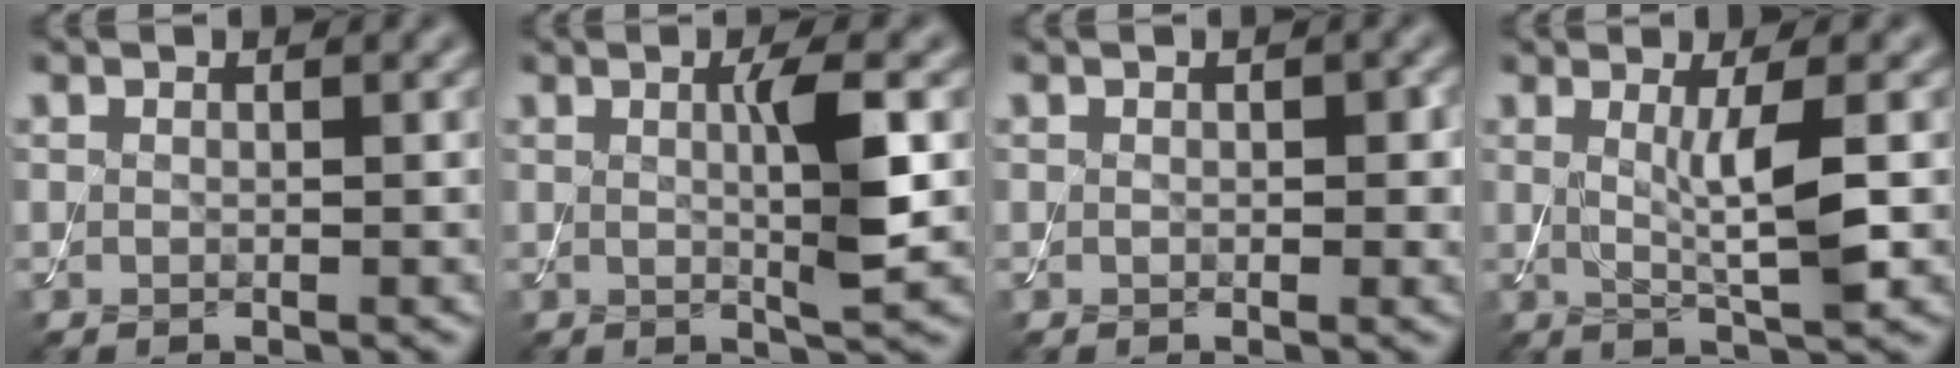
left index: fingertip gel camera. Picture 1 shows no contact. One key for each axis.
{"total": 4.2, "fx": 0.3, "fy": 0.5, "fz": 4.1, "tx": -0.069, "ty": -0.004, "tz": 0.004}
{"total": 1.6, "fx": 0.1, "fy": 0.9, "fz": 1.2, "tx": -0.016, "ty": -0.002, "tz": 0.001}
{"total": 4.0, "fx": 0.5, "fy": 0.6, "fz": 4.0, "tx": -0.066, "ty": -0.008, "tz": 0.010}